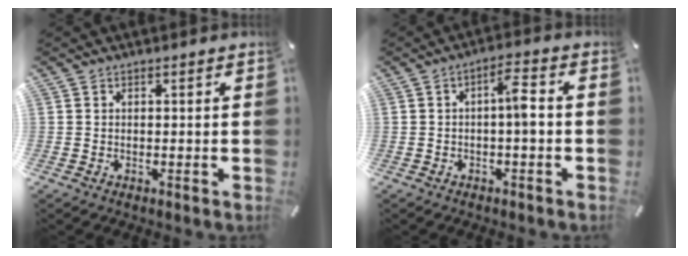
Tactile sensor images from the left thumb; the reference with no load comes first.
{"total": 6.0, "force": [-0.5, 2.0, 5.7], "torque": [-0.093, 0.015, -0.012]}